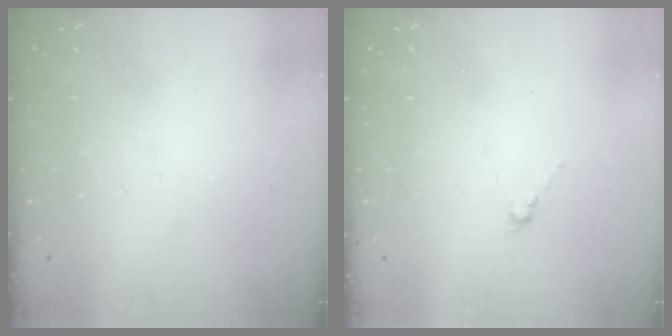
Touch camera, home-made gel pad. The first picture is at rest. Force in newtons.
{"total": 0.0}